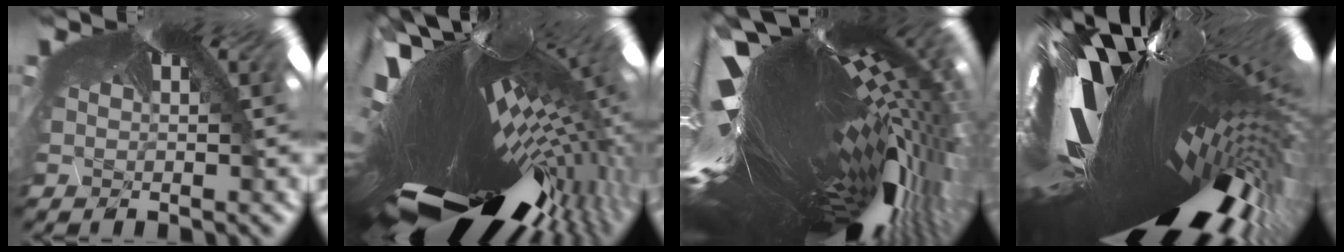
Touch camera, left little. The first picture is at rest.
{"total": 9.9, "force": [-9.4, -0.5, 3.4], "torque": [-0.084, -0.133, -0.106]}
{"total": 6.6, "force": [-4.9, -0.9, 4.4], "torque": [-0.111, -0.102, -0.024]}
{"total": 7.1, "force": [-6.2, 0.4, 3.5], "torque": [-0.091, -0.126, -0.051]}